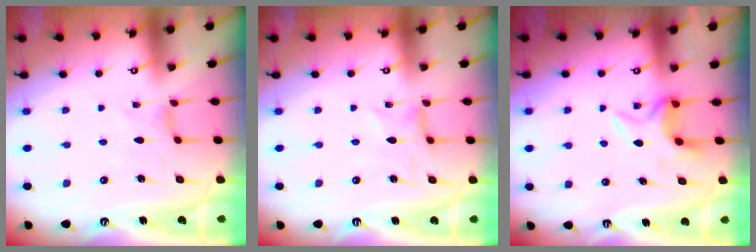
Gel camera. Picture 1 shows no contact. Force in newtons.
{"total": 0.0}
{"total": 5.5, "press": 5.2, "slide": 1.8}